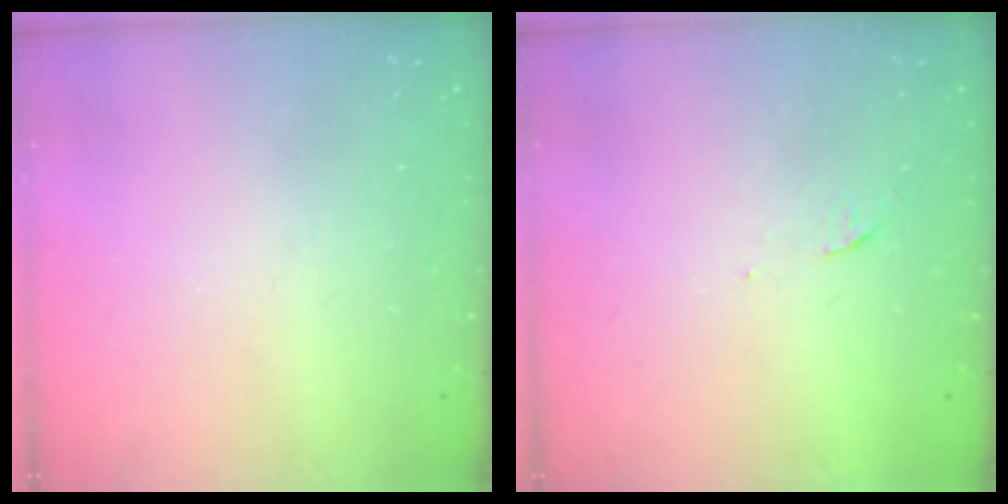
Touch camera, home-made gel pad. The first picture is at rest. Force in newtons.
{"total": 3.3, "press": 3.3, "slide": 0.5}